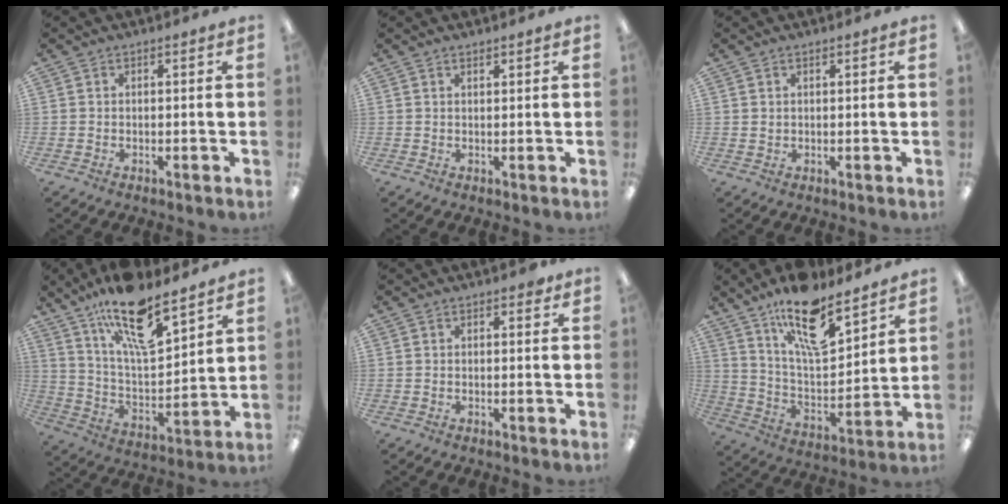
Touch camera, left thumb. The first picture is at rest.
{"total": 0.9, "force": [0.9, 0.1, 0.2], "torque": [-0.004, -0.001, 0.016]}
{"total": 0.8, "force": [0.7, 0.5, 0.1], "torque": [-0.004, 0.000, 0.013]}
{"total": 18.5, "force": [13.1, 6.3, 11.4], "torque": [-0.193, -0.073, 0.221]}
{"total": 0.9, "force": [0.5, 0.5, 0.6], "torque": [-0.005, -0.001, 0.007]}
{"total": 17.8, "force": [12.4, 6.5, 11.0], "torque": [-0.186, -0.066, 0.207]}